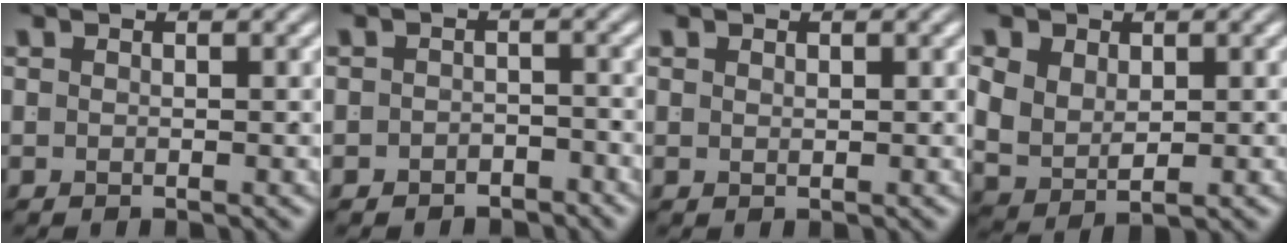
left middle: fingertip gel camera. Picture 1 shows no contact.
{"total": 2.4, "force": [-2.3, 0.6, -0.2], "torque": [0.007, -0.008, -0.035]}
{"total": 0.8, "force": [0.3, -0.8, 0.1], "torque": [0.007, -0.003, 0.012]}
{"total": 6.5, "force": [-0.3, 5.2, 3.8], "torque": [-0.109, -0.033, 0.010]}